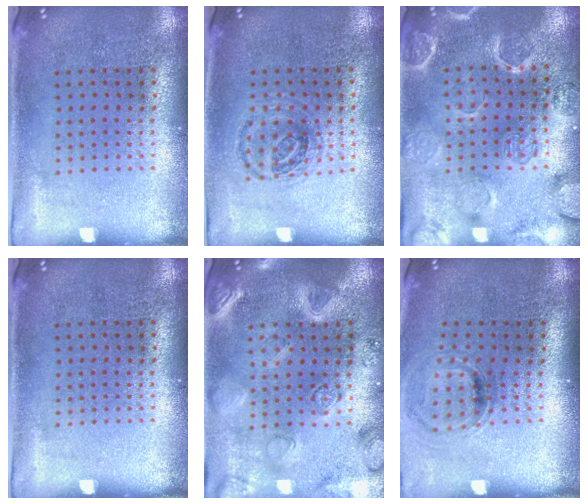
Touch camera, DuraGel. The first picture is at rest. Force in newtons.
{"total": 0.9, "press": 0.9, "slide": 0.2}
{"total": 2.7, "press": 2.7, "slide": 0.1}
{"total": 0.0}
{"total": 3.0, "press": 2.8, "slide": 0.8}
{"total": 0.9, "press": 0.8, "slide": 0.3}